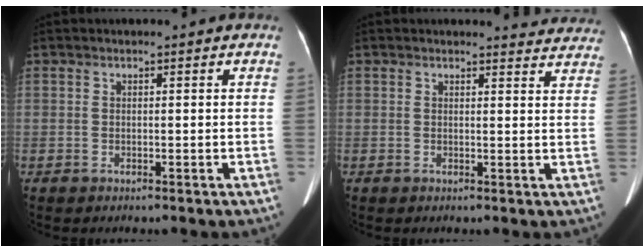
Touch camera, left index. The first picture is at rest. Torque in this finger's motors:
{"motor_torque": [0.76, -1.38, 0.00, 0.00]}